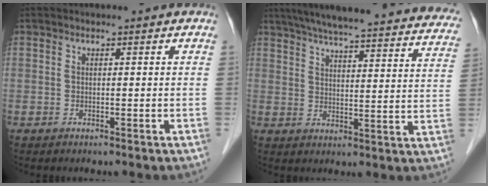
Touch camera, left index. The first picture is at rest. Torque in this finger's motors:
{"motor_torque": [0.14, -0.45, 0.61, 0.12]}